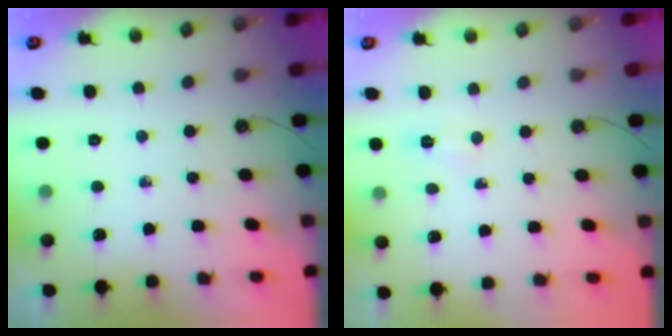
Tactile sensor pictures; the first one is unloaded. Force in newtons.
{"total": 2.9, "press": 2.9, "slide": 0.3}